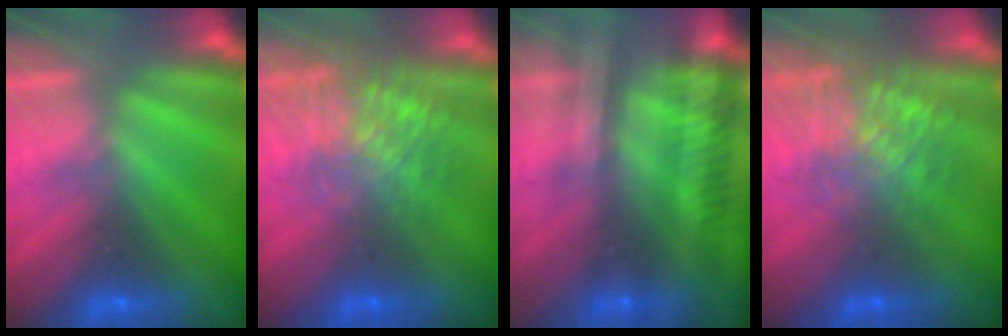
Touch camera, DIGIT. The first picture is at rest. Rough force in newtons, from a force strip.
{"total": 7.6}
{"total": 2.3}
{"total": 7.6}